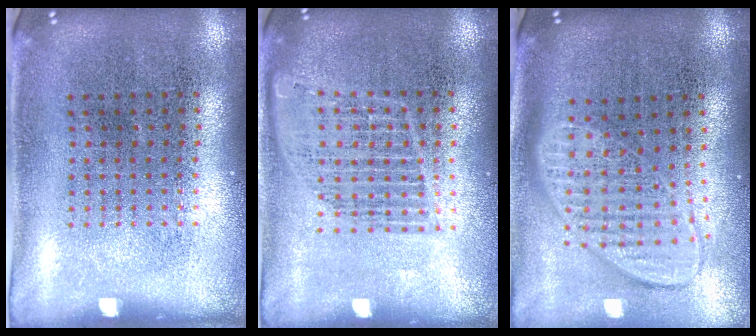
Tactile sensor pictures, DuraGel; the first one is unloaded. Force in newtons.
{"total": 1.3, "press": 1.2, "slide": 0.5}
{"total": 2.0, "press": 1.5, "slide": 1.2}